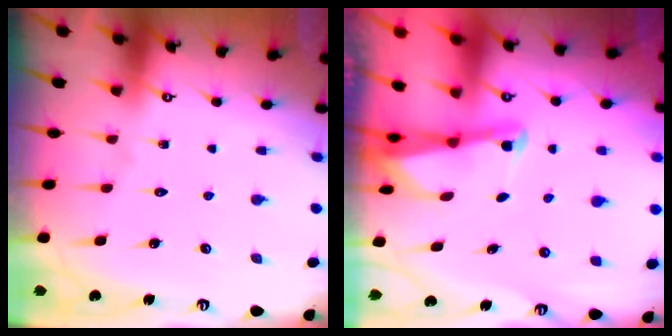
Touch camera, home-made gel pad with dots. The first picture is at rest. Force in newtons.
{"total": 1.8, "press": 1.8, "slide": 0.1}